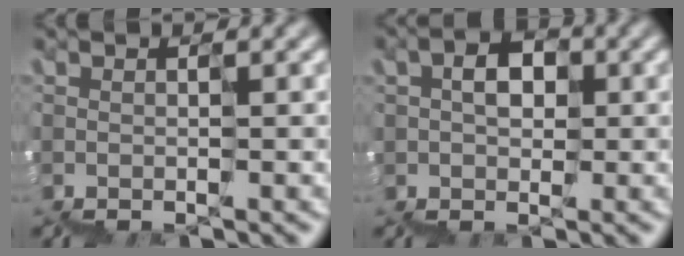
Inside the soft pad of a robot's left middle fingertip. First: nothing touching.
{"total": 3.1, "force": [0.8, 2.5, 1.7], "torque": [-0.016, 0.016, 0.010]}